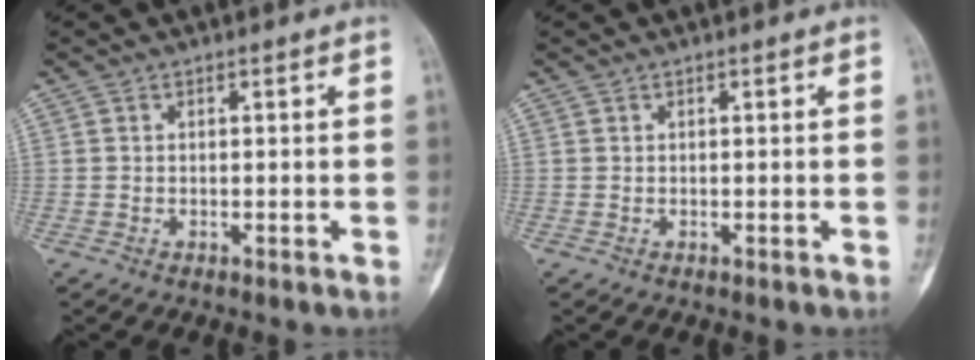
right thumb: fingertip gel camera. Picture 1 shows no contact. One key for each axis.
{"total": 0.0}